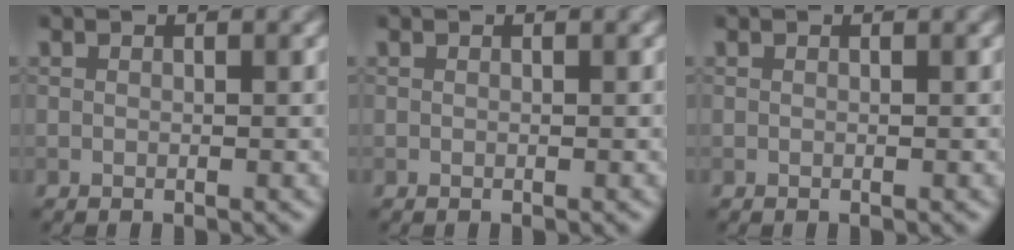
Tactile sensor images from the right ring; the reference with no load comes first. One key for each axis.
{"total": 0.0}
{"total": 0.0}